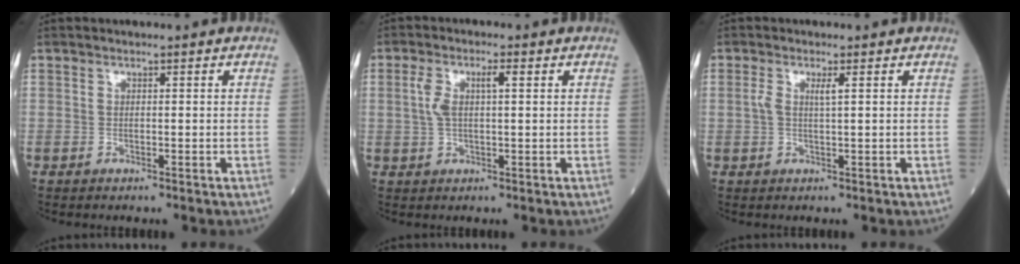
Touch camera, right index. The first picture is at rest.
{"total": 4.8, "force": [1.2, 1.4, 4.4], "torque": [-0.101, 0.021, 0.027]}
{"total": 2.2, "force": [0.6, 0.2, 2.1], "torque": [-0.049, 0.005, 0.012]}